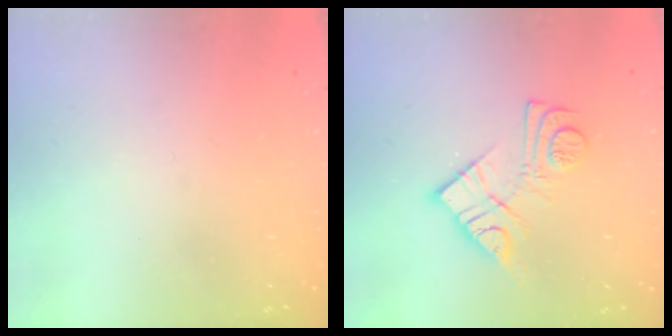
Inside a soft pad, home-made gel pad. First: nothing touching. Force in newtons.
{"total": 12.3, "press": 12.3, "slide": 0.2}